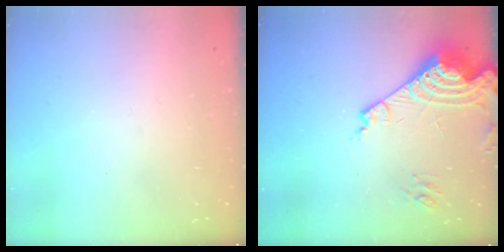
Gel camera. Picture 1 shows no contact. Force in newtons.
{"total": 14.9, "press": 14.8, "slide": 1.5}